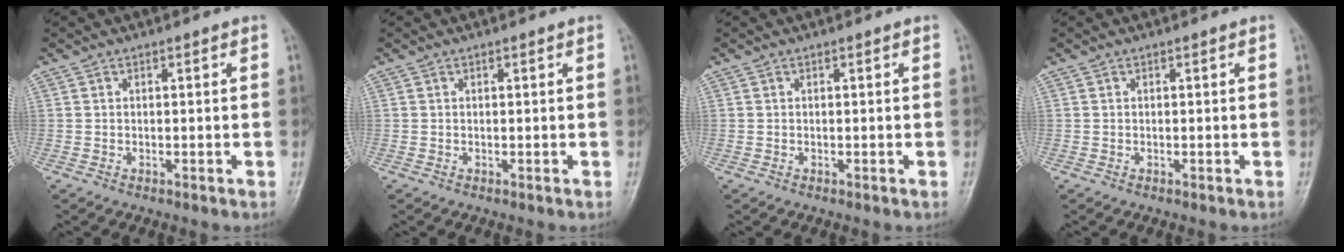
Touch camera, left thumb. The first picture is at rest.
{"total": 0.0}
{"total": 0.0}
{"total": 0.0}